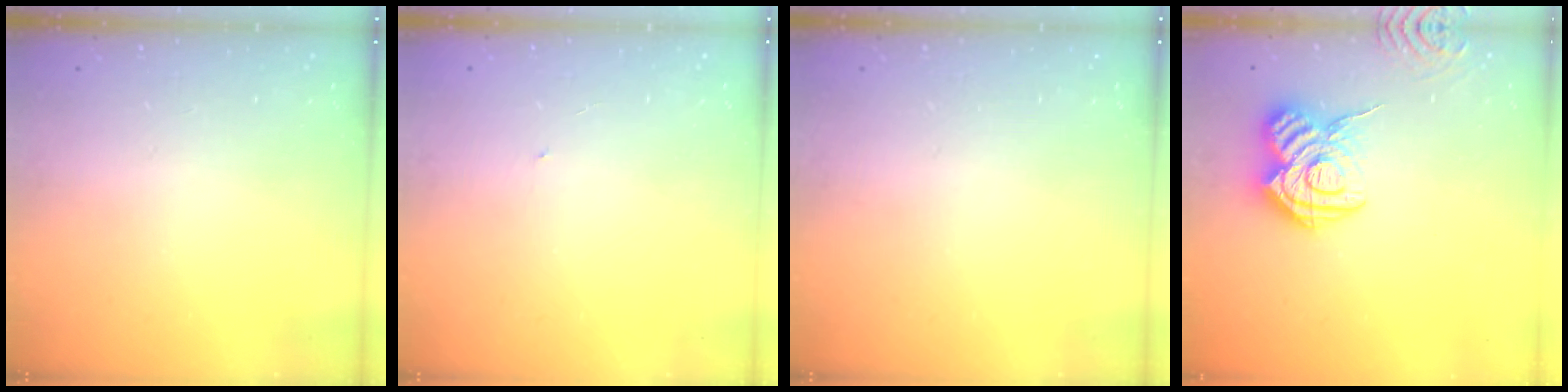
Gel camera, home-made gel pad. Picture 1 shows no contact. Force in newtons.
{"total": 0.6, "press": 0.6, "slide": 0.1}
{"total": 0.0}
{"total": 14.5, "press": 14.4, "slide": 1.4}